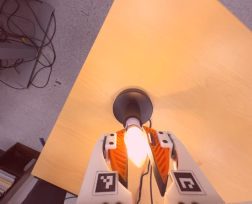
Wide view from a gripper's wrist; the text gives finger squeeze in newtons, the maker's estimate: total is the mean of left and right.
{"total": 23.3, "left": 23.1, "right": 23.5}